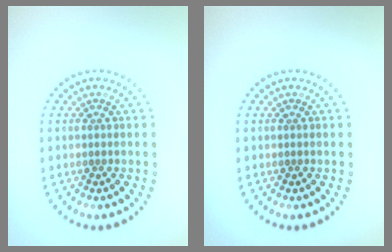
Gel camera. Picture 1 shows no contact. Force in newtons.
{"total": 0.0}